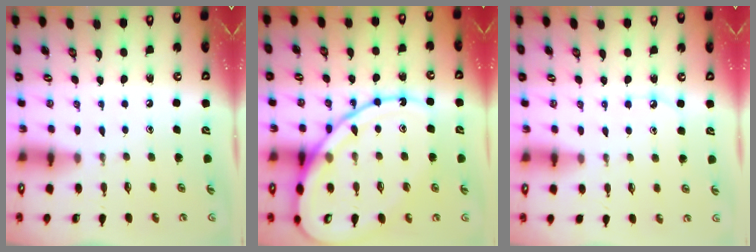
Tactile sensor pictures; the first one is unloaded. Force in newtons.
{"total": 20.1, "press": 20.0, "slide": 2.2}
{"total": 4.9, "press": 4.9, "slide": 0.7}